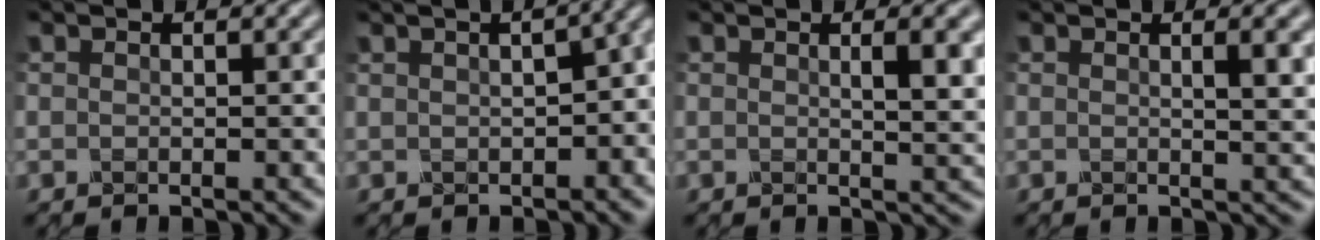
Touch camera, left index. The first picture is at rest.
{"total": 10.7, "force": [1.8, 5.6, 8.9], "torque": [-0.085, 0.032, 0.011]}
{"total": 3.7, "force": [0.9, 1.0, 3.4], "torque": [-0.037, 0.002, 0.012]}
{"total": 3.1, "force": [0.8, 0.9, 2.9], "torque": [-0.027, 0.002, 0.008]}